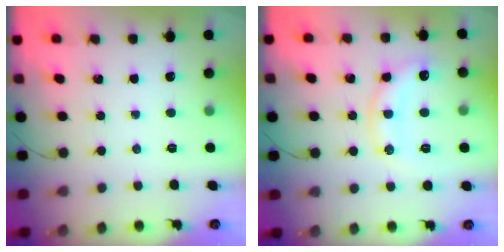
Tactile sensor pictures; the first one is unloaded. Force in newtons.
{"total": 11.0, "press": 10.9, "slide": 0.7}